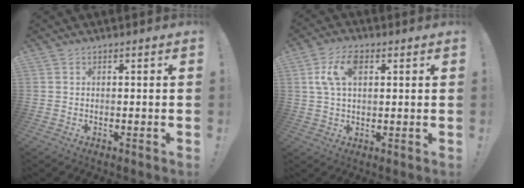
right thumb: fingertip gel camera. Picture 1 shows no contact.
{"total": 9.0, "force": [2.8, 4.8, 7.0], "torque": [-0.132, 0.005, 0.050]}